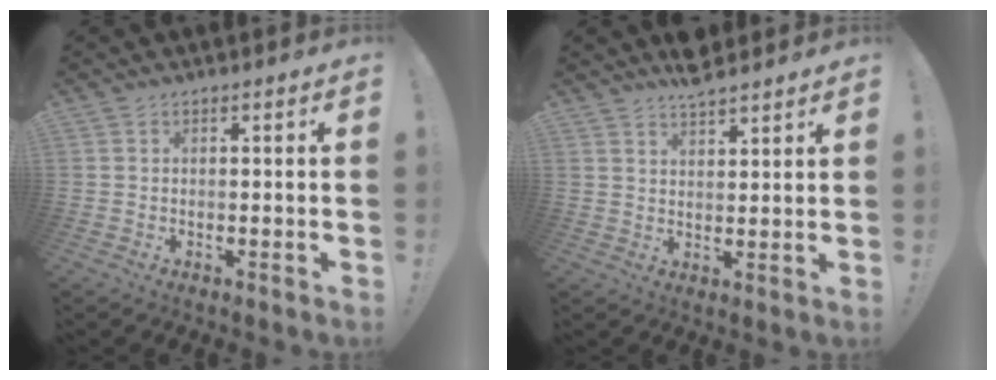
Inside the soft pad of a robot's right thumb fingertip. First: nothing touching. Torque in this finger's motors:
{"motor_torque": [-0.07, 1.14, 0.04, 0.19, 0.00]}